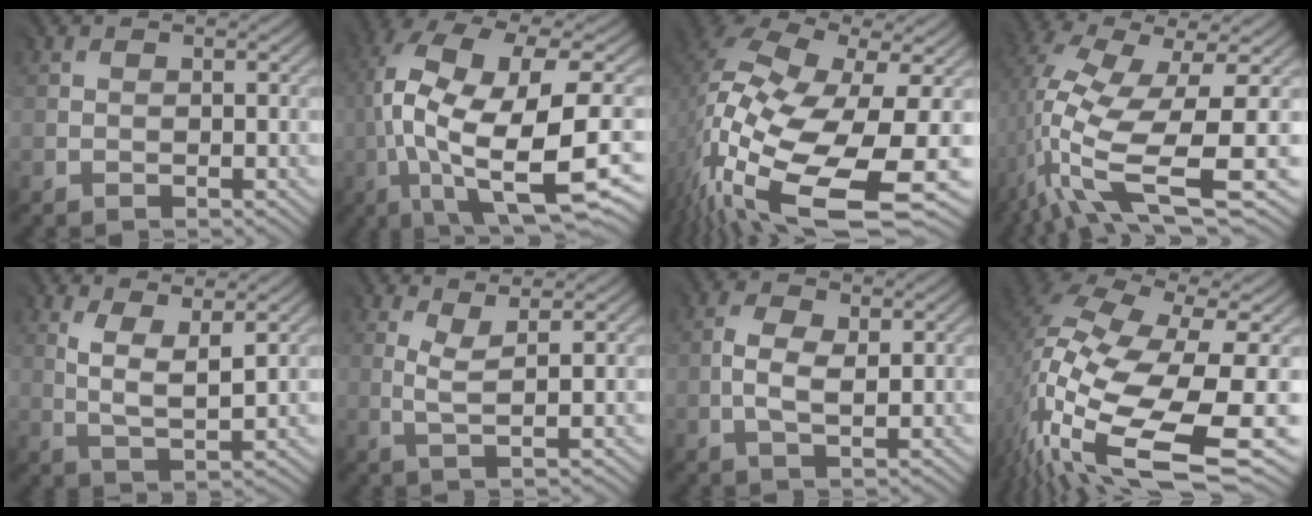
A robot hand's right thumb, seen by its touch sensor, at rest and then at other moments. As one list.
[{"total": 15.0, "force": [-2.5, 5.3, 13.8], "torque": [-0.275, -0.007, -0.026]}, {"total": 16.4, "force": [-3.7, 7.2, 14.2], "torque": [-0.328, -0.037, -0.052]}, {"total": 12.1, "force": [-2.6, 4.2, 11.1], "torque": [-0.252, -0.006, -0.035]}, {"total": 4.3, "force": [2.0, 1.1, 3.7], "torque": [-0.076, -0.005, 0.044]}, {"total": 2.3, "force": [1.0, -0.2, 2.0], "torque": [-0.047, -0.001, 0.024]}, {"total": 3.1, "force": [-0.2, 1.6, 2.7], "torque": [-0.068, 0.001, -0.003]}, {"total": 16.0, "force": [-4.6, 5.7, 14.3], "torque": [-0.332, -0.036, -0.062]}]